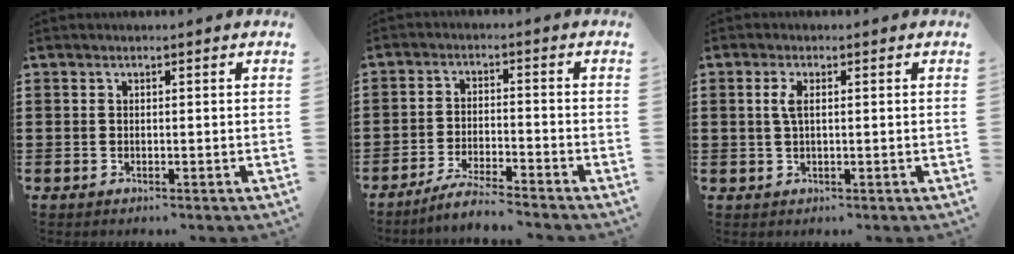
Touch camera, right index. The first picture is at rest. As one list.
[{"total": 4.4, "force": [-4.2, -0.3, 1.3], "torque": [-0.031, -0.006, -0.085]}, {"total": 2.1, "force": [0.4, 0.6, 2.0], "torque": [-0.041, 0.004, 0.005]}]